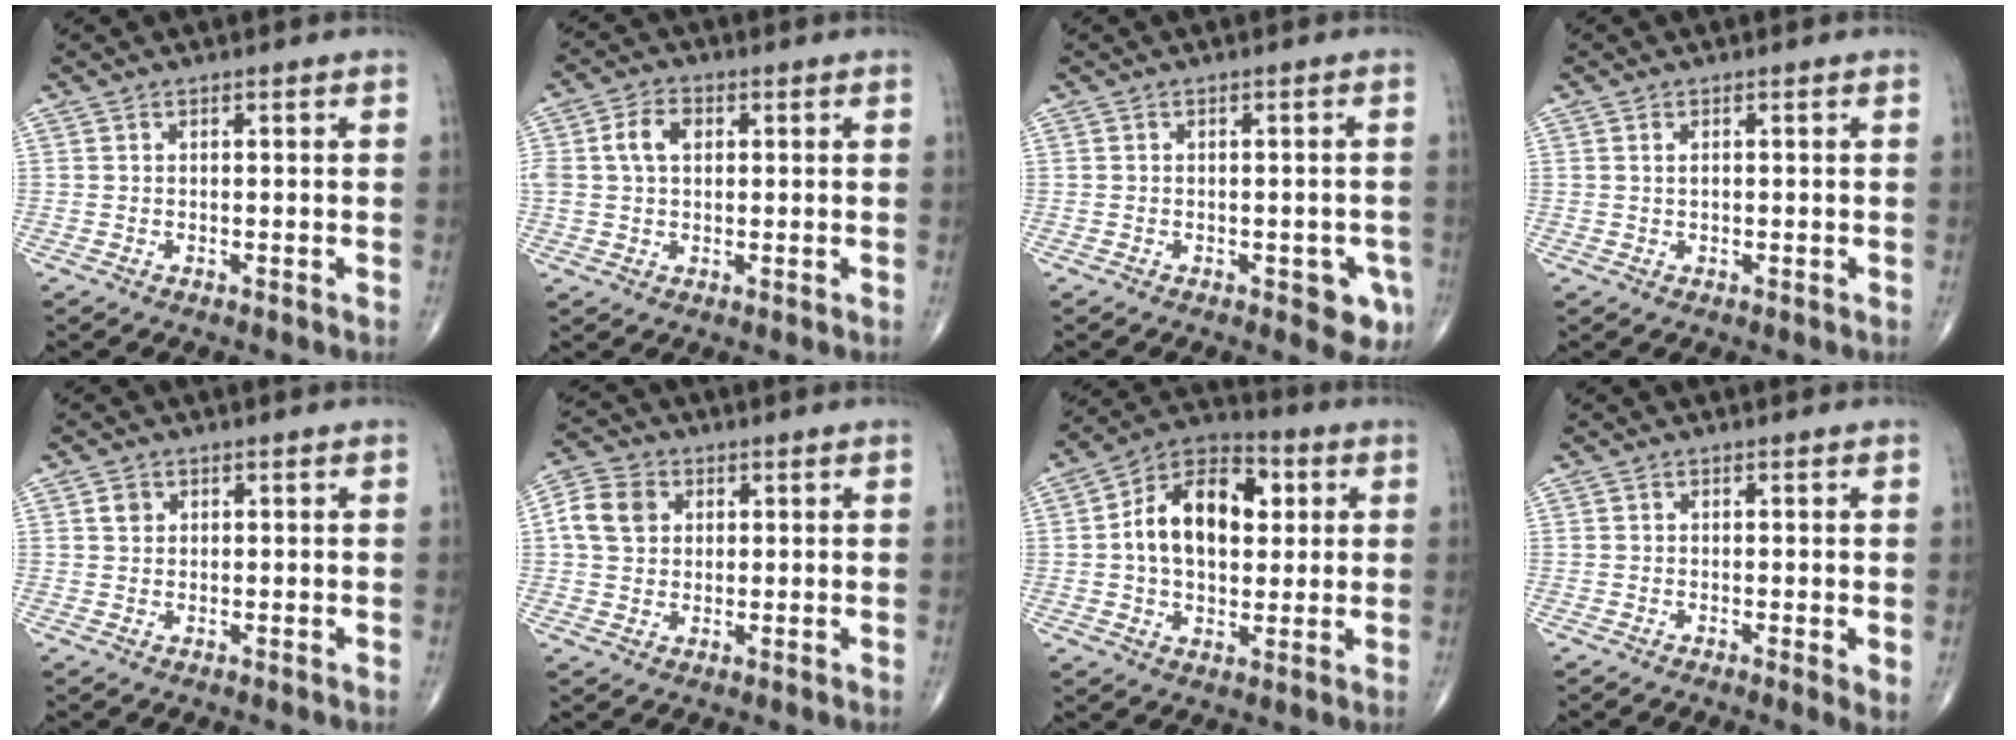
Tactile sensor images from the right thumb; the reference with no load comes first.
{"total": 6.1, "force": [1.4, 4.1, 4.3], "torque": [-0.085, 0.012, 0.026]}
{"total": 5.3, "force": [-2.2, 2.5, 4.1], "torque": [-0.025, 0.001, -0.024]}
{"total": 0.9, "force": [0.2, 0.5, 0.8], "torque": [-0.011, -0.001, 0.004]}
{"total": 1.7, "force": [0.6, 1.5, 0.7], "torque": [-0.007, -0.001, 0.007]}
{"total": 7.6, "force": [1.6, 6.3, 4.0], "torque": [-0.065, 0.006, 0.023]}
{"total": 16.6, "force": [2.8, 10.8, 12.4], "torque": [-0.169, 0.015, 0.038]}
{"total": 2.4, "force": [-0.3, 0.5, 2.3], "torque": [-0.041, -0.010, -0.011]}